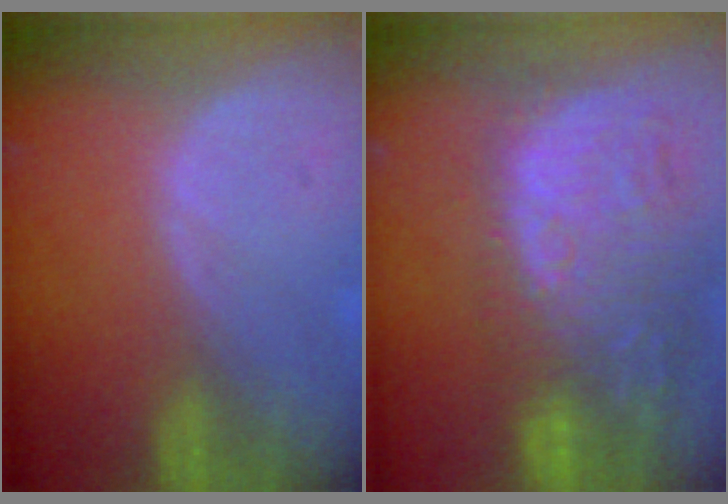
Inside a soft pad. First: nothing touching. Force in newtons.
{"total": 13.5, "press": 12.1, "slide": 5.9}